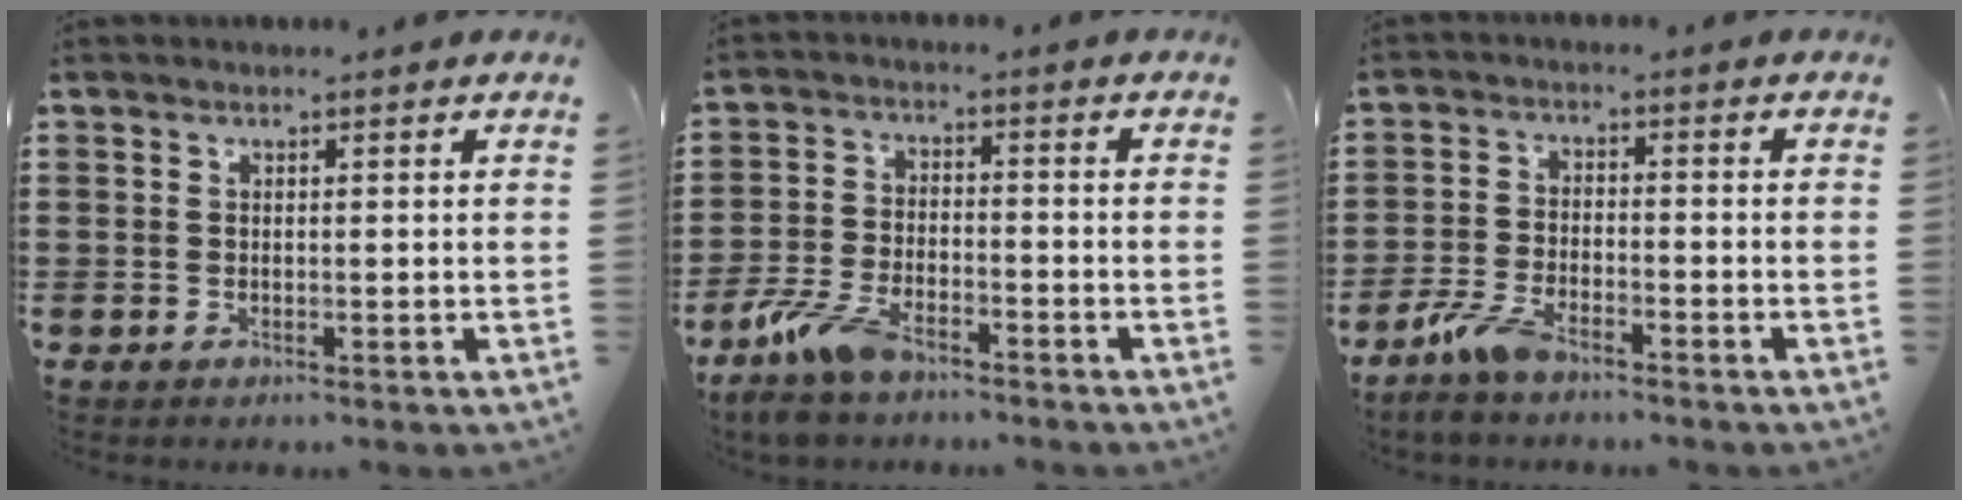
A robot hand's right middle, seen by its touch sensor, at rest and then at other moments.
{"total": 7.2, "force": [-5.3, 2.6, 4.0], "torque": [-0.097, 0.000, -0.105]}
{"total": 5.4, "force": [-4.1, 1.8, 3.1], "torque": [-0.077, 0.000, -0.084]}